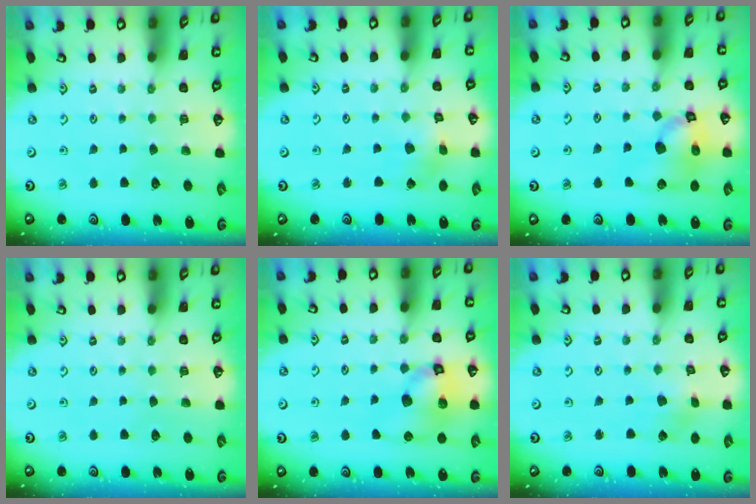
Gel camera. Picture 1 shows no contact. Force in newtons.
{"total": 2.9, "press": 2.9, "slide": 0.3}
{"total": 13.5, "press": 13.4, "slide": 2.0}
{"total": 0.0}
{"total": 12.2, "press": 12.1, "slide": 1.8}
{"total": 2.9, "press": 2.9, "slide": 0.1}